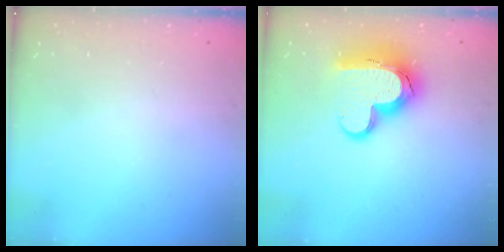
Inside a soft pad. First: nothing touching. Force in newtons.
{"total": 15.6, "press": 15.5, "slide": 1.3}